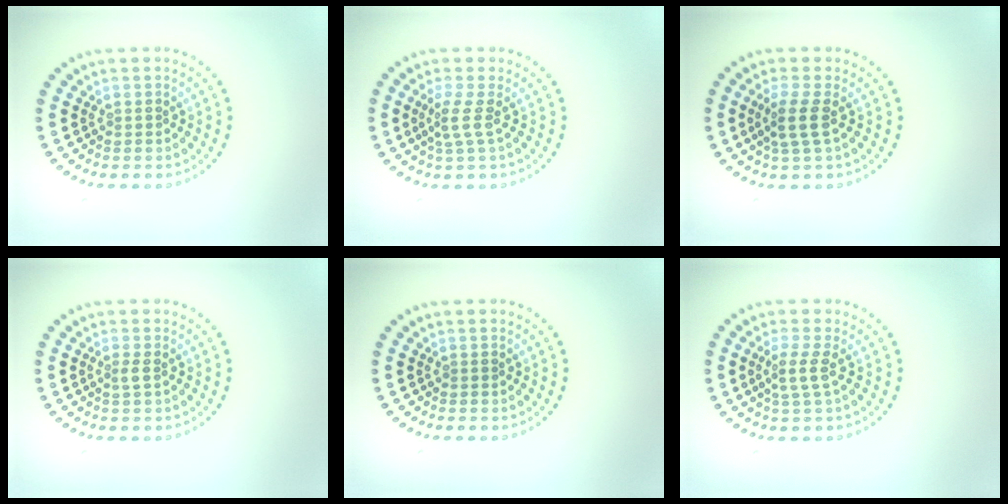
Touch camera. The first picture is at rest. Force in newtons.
{"total": 2.0, "press": 1.4, "slide": 1.3}
{"total": 2.4, "press": 2.0, "slide": 1.4}
{"total": 0.8, "press": 0.5, "slide": 0.6}
{"total": 0.0}
{"total": 2.0, "press": 1.5, "slide": 1.3}